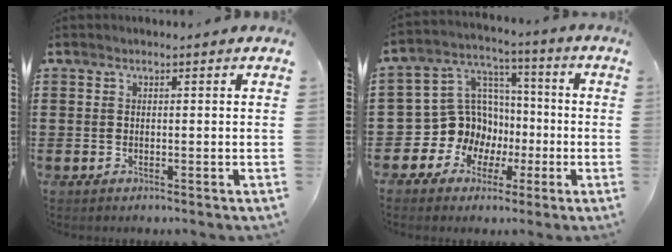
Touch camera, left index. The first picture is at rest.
{"total": 10.2, "force": [-1.3, 9.9, 2.1], "torque": [-0.099, -0.004, -0.016]}